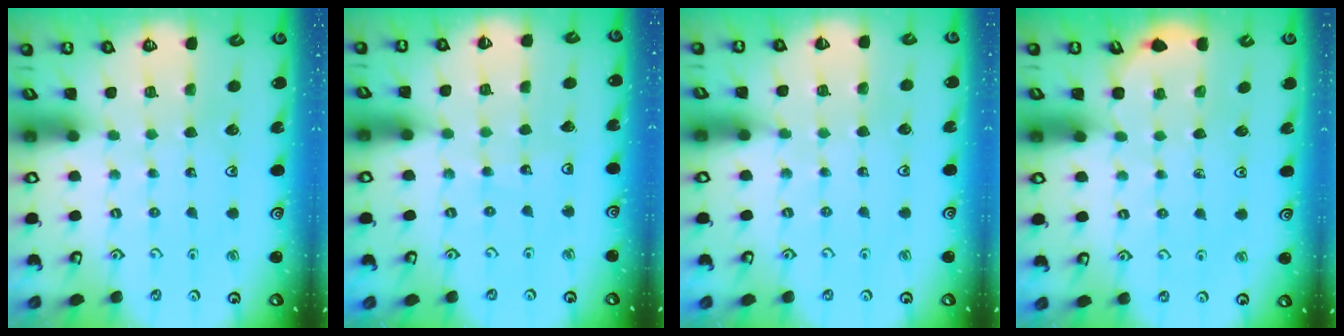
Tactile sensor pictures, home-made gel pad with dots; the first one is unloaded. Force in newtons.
{"total": 3.4, "press": 3.4, "slide": 0.1}
{"total": 3.6, "press": 3.5, "slide": 0.6}
{"total": 2.2, "press": 2.0, "slide": 1.1}